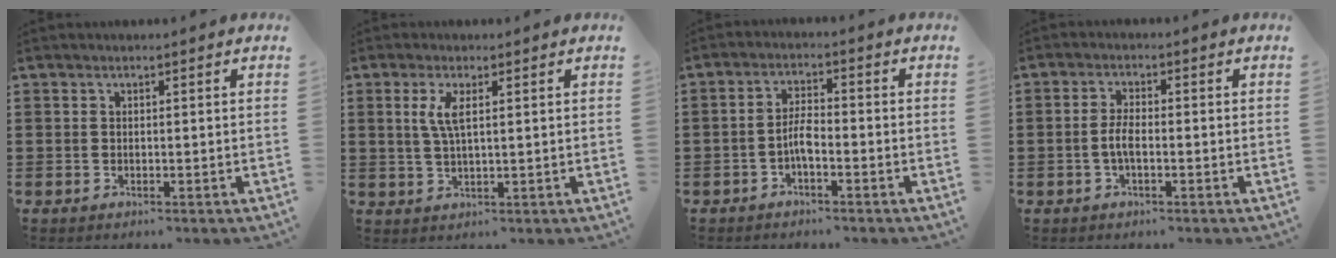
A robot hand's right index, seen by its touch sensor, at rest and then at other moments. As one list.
[{"total": 3.7, "force": [1.2, 0.9, 3.4], "torque": [-0.072, 0.004, 0.018]}, {"total": 3.4, "force": [-1.5, 1.0, 2.9], "torque": [-0.067, 0.002, -0.033]}, {"total": 3.2, "force": [-0.8, 1.1, 2.9], "torque": [-0.067, 0.000, -0.020]}]